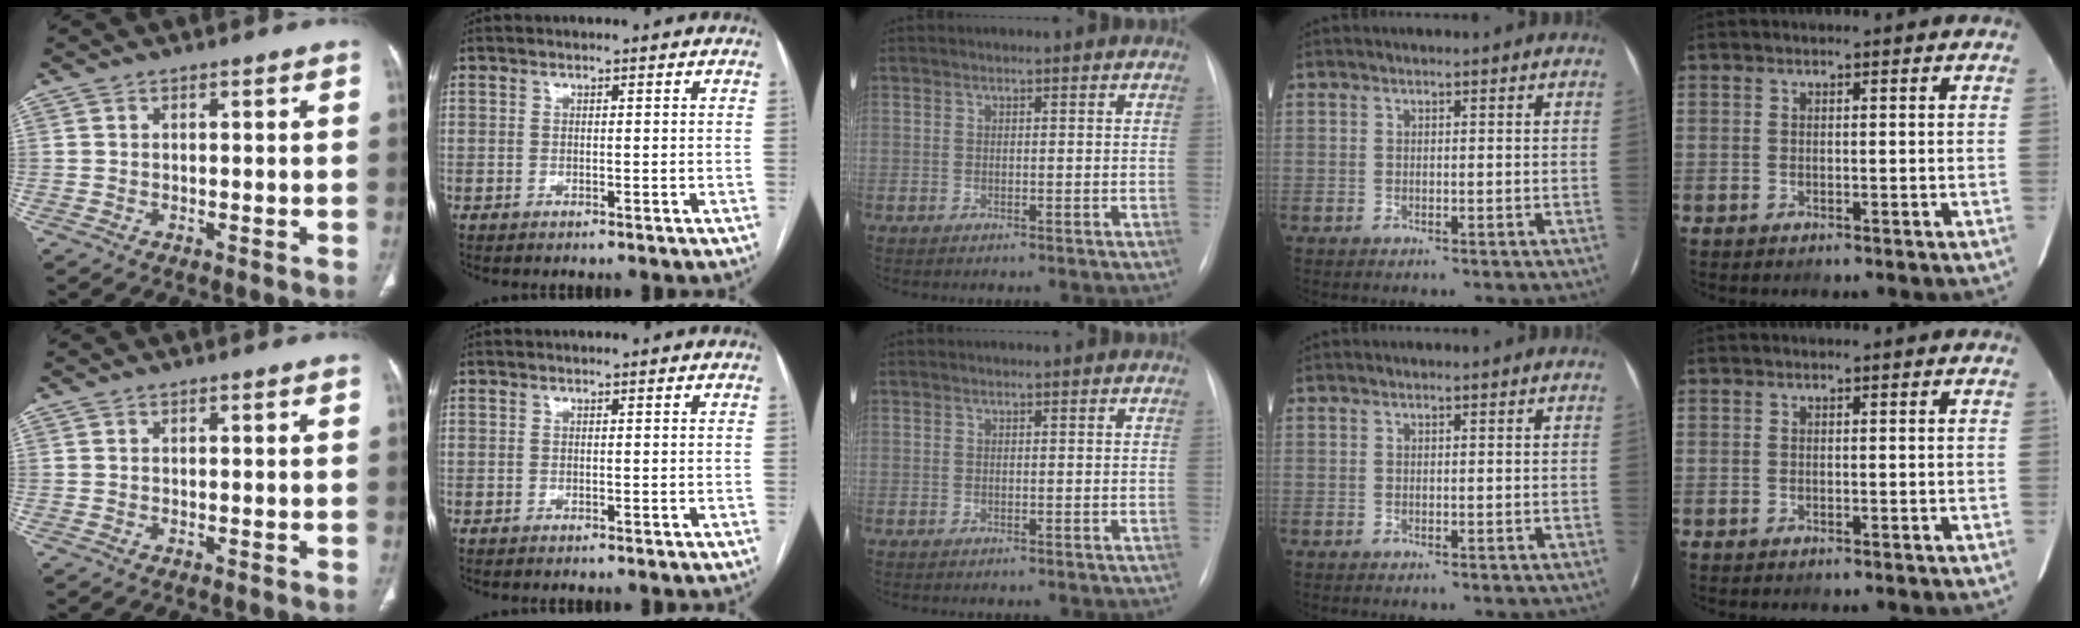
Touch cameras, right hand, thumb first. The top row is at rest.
{}